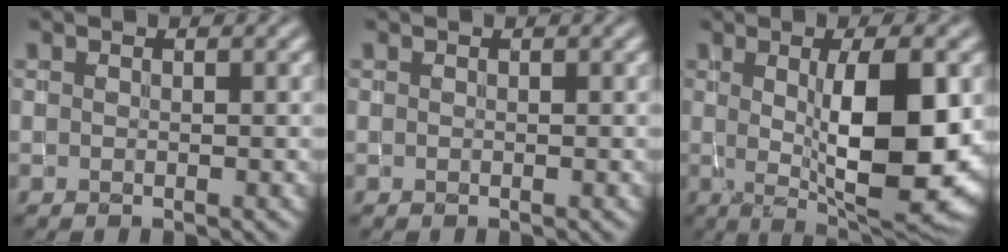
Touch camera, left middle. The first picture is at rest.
{"total": 0.0}
{"total": 10.3, "force": [0.1, 3.0, 9.9], "torque": [-0.142, -0.011, 0.009]}